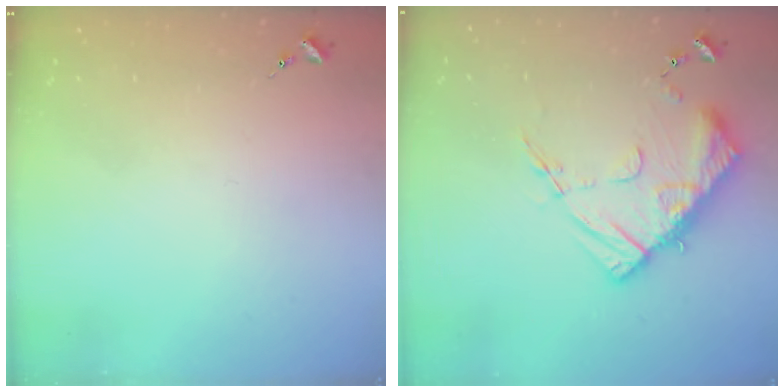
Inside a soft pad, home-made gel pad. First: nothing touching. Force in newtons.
{"total": 14.8, "press": 14.7, "slide": 1.4}